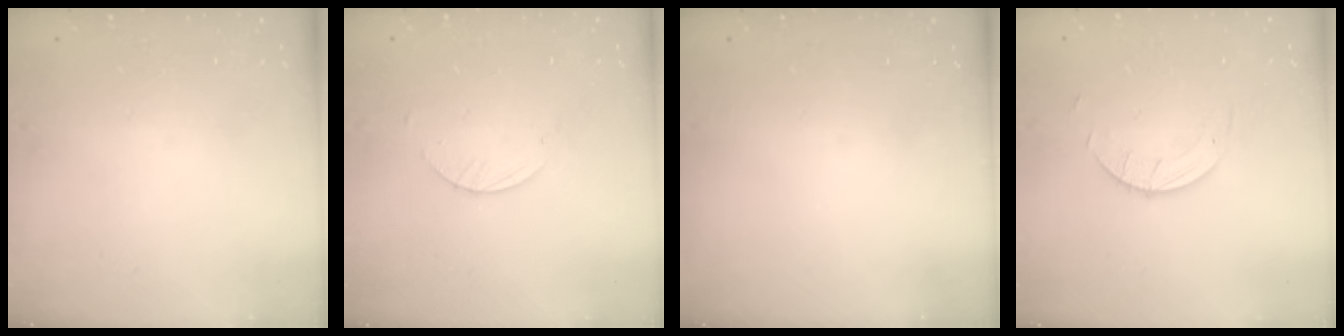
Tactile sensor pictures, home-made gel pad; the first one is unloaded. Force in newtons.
{"total": 1.8, "press": 1.8, "slide": 0.1}
{"total": 0.0}
{"total": 2.7, "press": 2.7, "slide": 0.3}